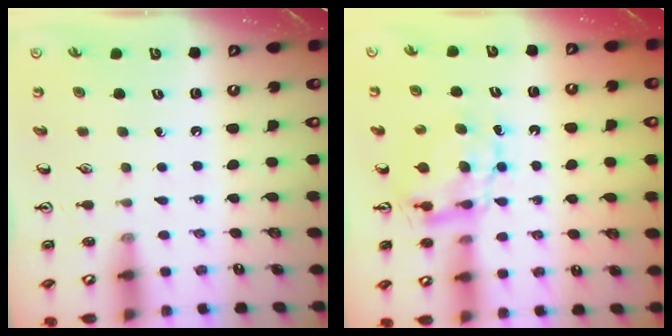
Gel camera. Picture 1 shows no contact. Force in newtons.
{"total": 6.8, "press": 6.8, "slide": 0.0}